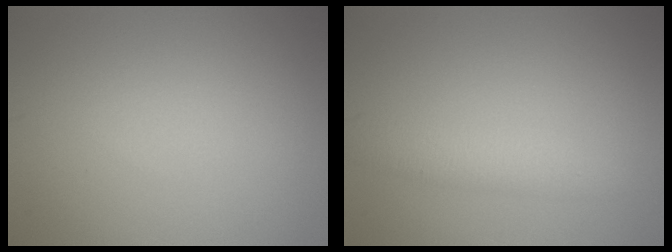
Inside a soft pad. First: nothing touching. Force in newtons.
{"total": 2.3, "press": 2.3, "slide": 0.1}